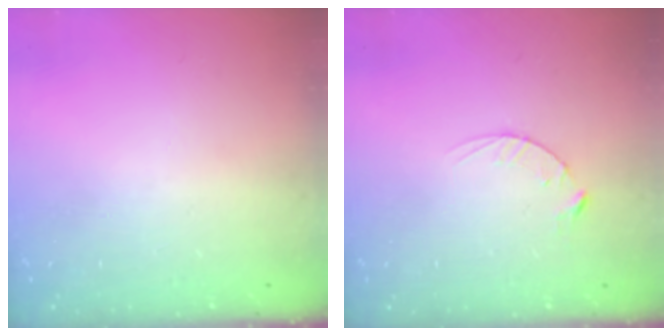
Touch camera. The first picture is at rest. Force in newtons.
{"total": 3.5, "press": 3.5, "slide": 0.4}